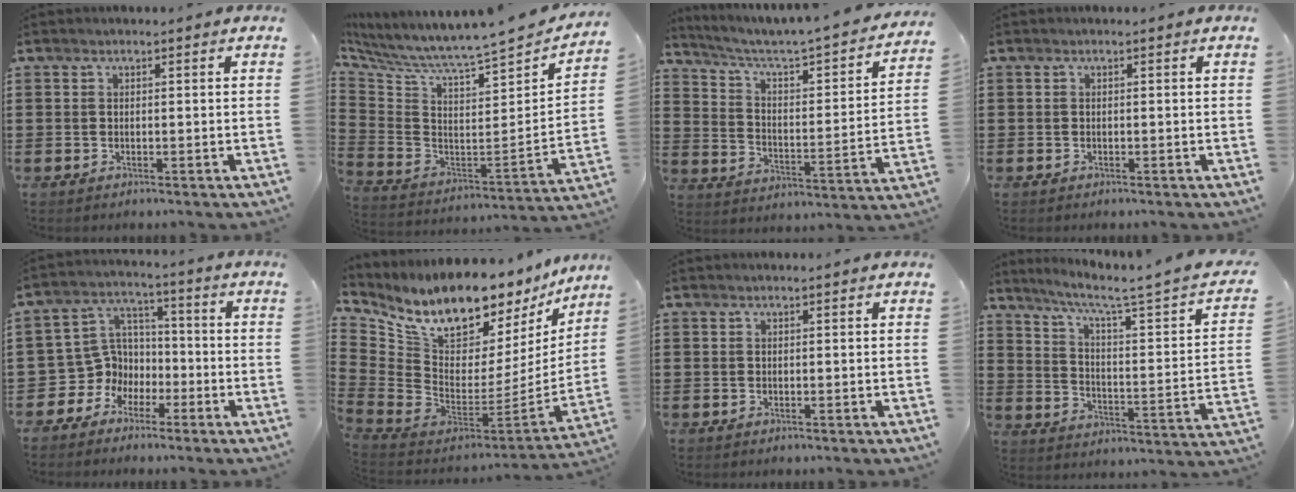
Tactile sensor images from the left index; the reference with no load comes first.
{"total": 5.7, "force": [5.1, -0.4, 2.5], "torque": [-0.076, -0.063, 0.072]}
{"total": 3.3, "force": [2.5, 0.7, 2.0], "torque": [-0.058, -0.035, 0.029]}
{"total": 0.0}
{"total": 7.0, "force": [-2.2, 6.4, 1.5], "torque": [-0.070, 0.002, -0.048]}
{"total": 10.9, "force": [9.1, 4.2, 4.3], "torque": [-0.111, -0.092, 0.159]}
{"total": 0.0}
{"total": 4.2, "force": [2.5, -0.1, 3.3], "torque": [-0.080, -0.029, 0.028]}